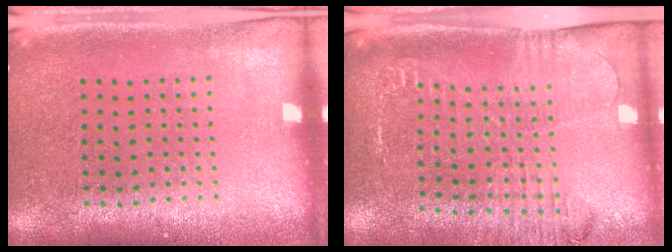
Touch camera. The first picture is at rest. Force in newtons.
{"total": 1.9, "press": 1.9, "slide": 0.3}